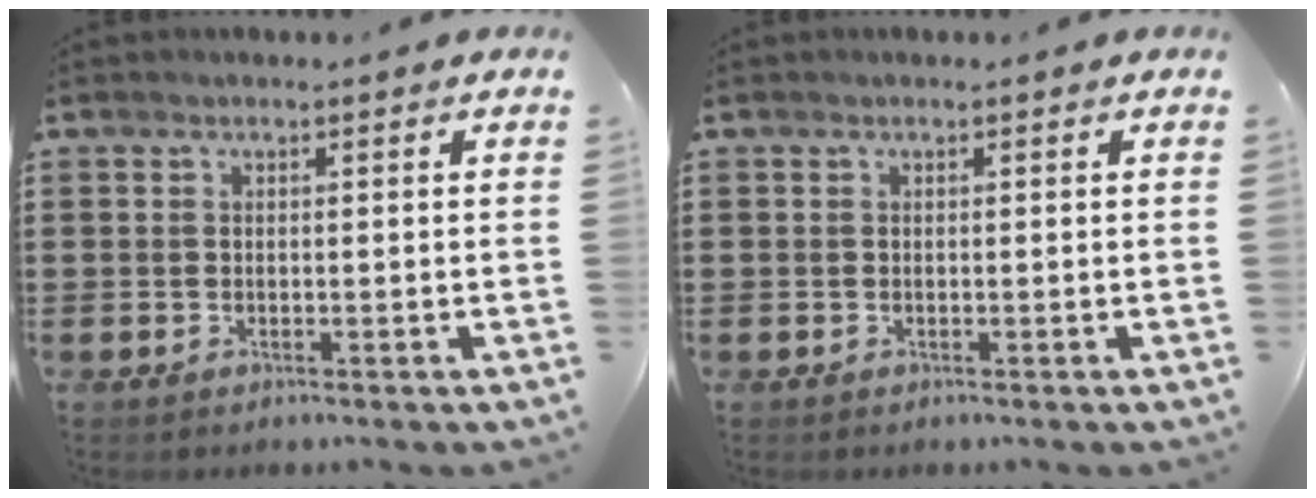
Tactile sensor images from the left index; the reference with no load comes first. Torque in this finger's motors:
{"motor_torque": [0.00, 0.00, 0.00, 0.00]}